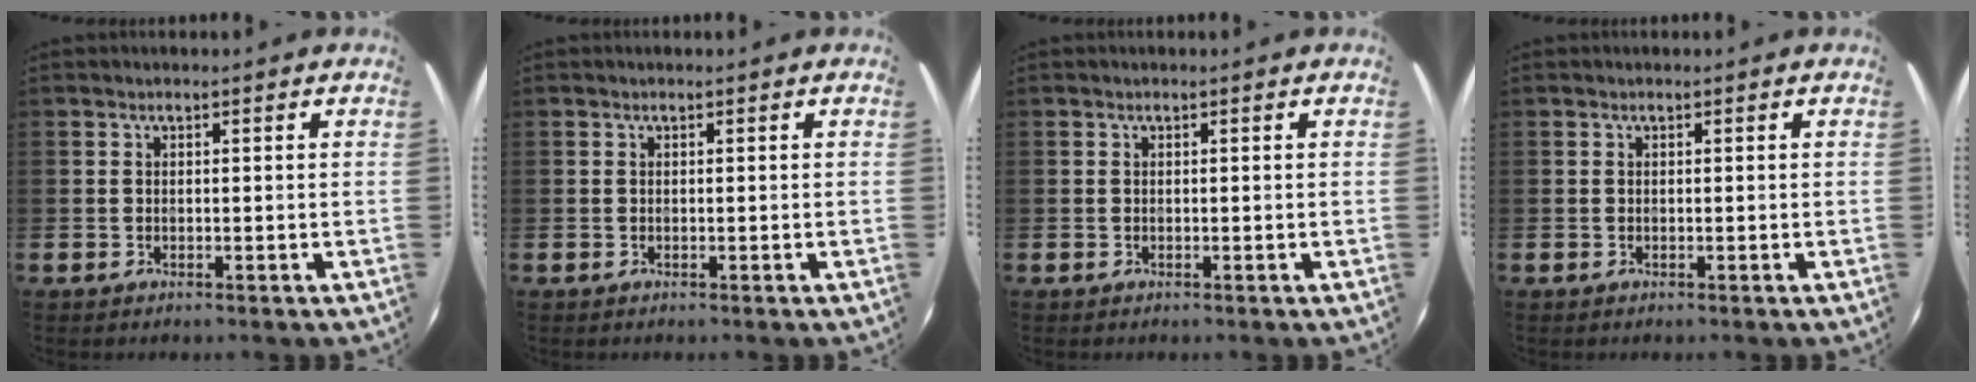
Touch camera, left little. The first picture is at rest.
{"total": 0.0}
{"total": 0.0}
{"total": 0.0}